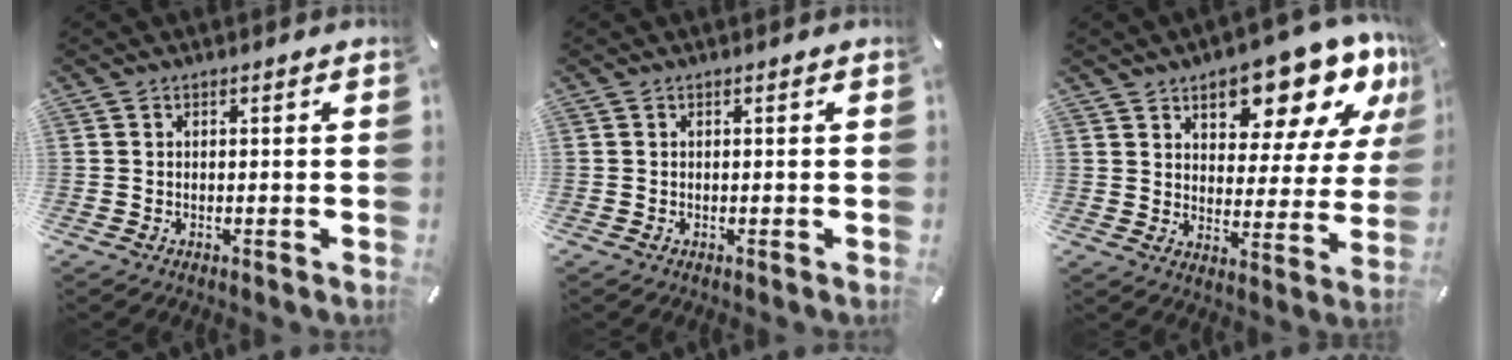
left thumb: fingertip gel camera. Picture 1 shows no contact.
{"total": 0.0}
{"total": 16.4, "force": [11.3, 7.2, 9.4], "torque": [-0.115, -0.075, 0.185]}